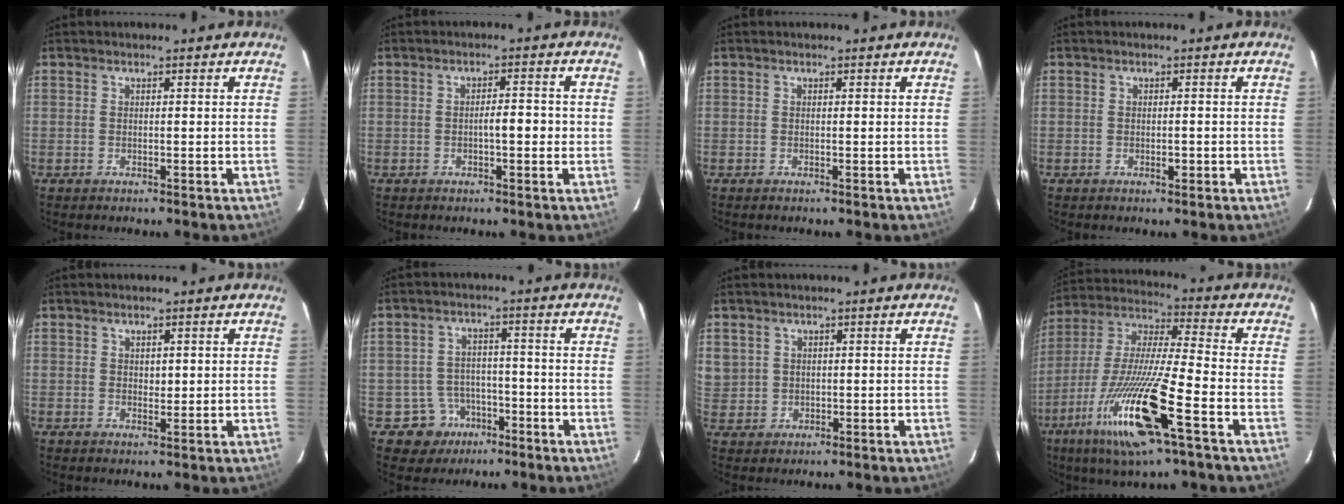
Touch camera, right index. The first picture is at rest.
{"total": 3.2, "force": [-0.5, 0.9, 3.0], "torque": [-0.045, 0.007, -0.008]}
{"total": 0.0}
{"total": 1.2, "force": [-0.4, 0.4, 1.0], "torque": [-0.016, 0.000, -0.004]}
{"total": 1.6, "force": [0.5, 1.0, 1.1], "torque": [-0.016, 0.000, 0.009]}
{"total": 6.1, "force": [-2.9, 5.3, -0.1], "torque": [0.008, 0.014, -0.038]}
{"total": 4.3, "force": [1.7, 3.9, 0.6], "torque": [-0.016, 0.006, 0.043]}
{"total": 19.0, "force": [-8.7, 1.0, 16.9], "torque": [-0.362, -0.037, -0.163]}